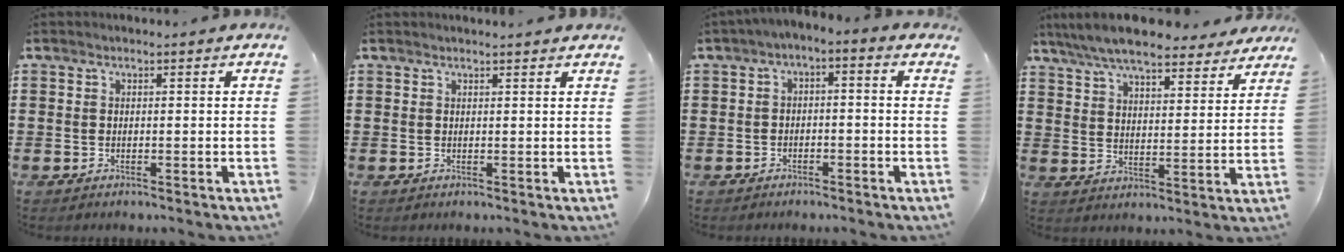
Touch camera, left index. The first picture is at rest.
{"total": 0.9, "force": [0.8, 0.0, 0.4], "torque": [-0.008, -0.002, 0.016]}
{"total": 2.5, "force": [-2.4, 0.3, 0.6], "torque": [-0.020, 0.000, -0.053]}
{"total": 8.1, "force": [7.4, 1.2, 3.0], "torque": [-0.089, -0.028, 0.135]}